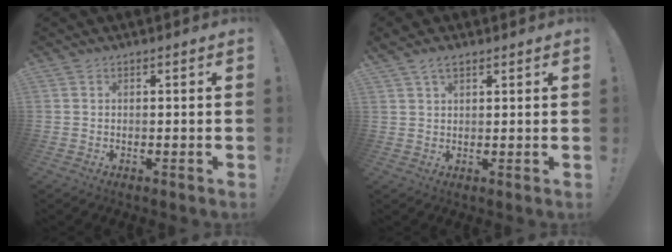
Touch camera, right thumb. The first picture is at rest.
{"total": 3.5, "force": [2.5, 1.7, 1.9], "torque": [-0.023, -0.012, 0.044]}